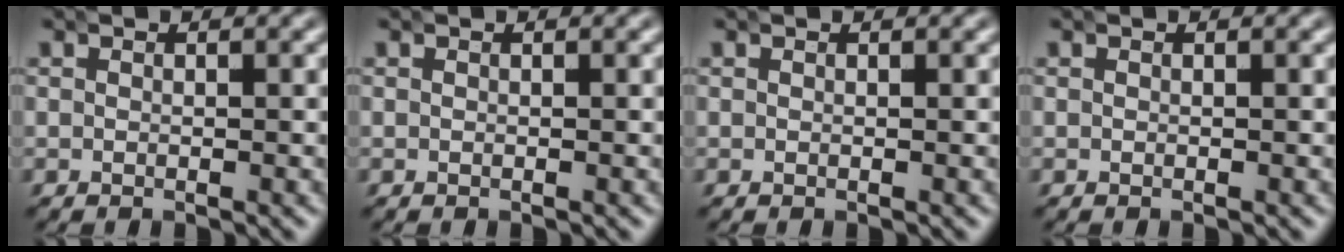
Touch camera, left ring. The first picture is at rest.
{"total": 0.0}
{"total": 0.0}
{"total": 0.0}